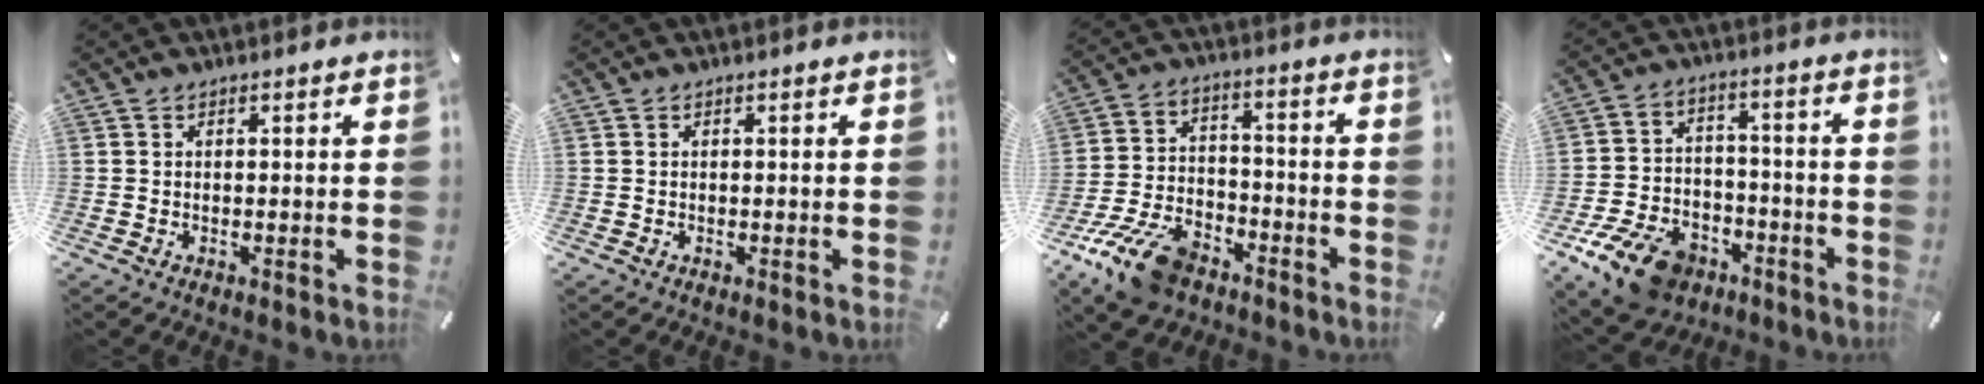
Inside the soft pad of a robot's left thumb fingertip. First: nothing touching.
{"total": 0.0}
{"total": 14.2, "force": [-9.4, 7.5, 7.4], "torque": [-0.138, 0.060, -0.166]}
{"total": 12.6, "force": [-8.3, 7.5, 5.8], "torque": [-0.105, 0.065, -0.148]}